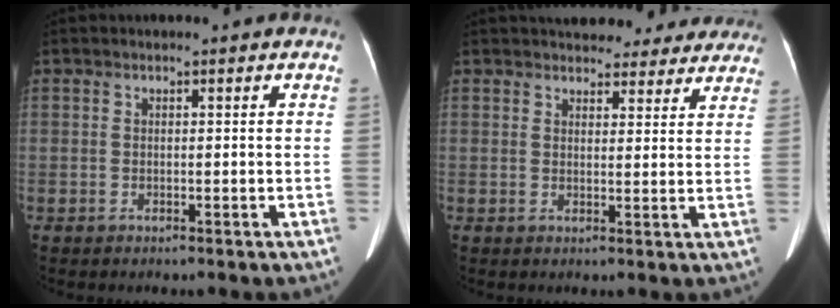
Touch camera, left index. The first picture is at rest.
{"total": 16.5, "force": [14.8, 5.8, 4.5], "torque": [-0.042, 0.015, 0.170]}